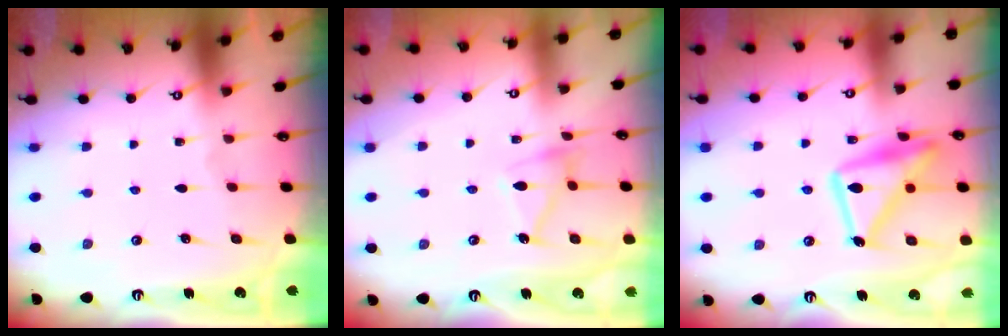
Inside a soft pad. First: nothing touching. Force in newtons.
{"total": 11.5, "press": 11.5, "slide": 0.7}
{"total": 17.6, "press": 17.5, "slide": 1.2}